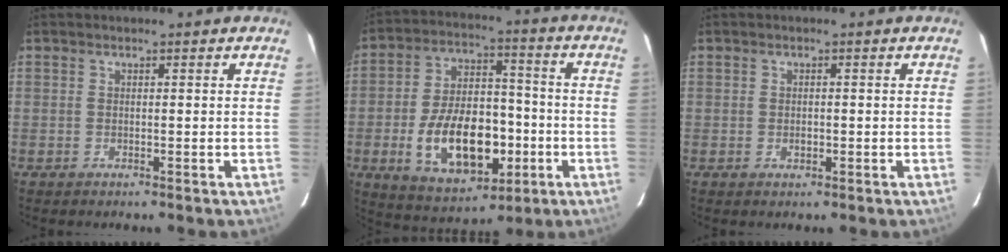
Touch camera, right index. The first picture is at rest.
{"total": 17.8, "force": [-4.9, 10.0, 13.8], "torque": [-0.267, 0.013, -0.060]}
{"total": 1.2, "force": [-0.1, 1.0, 0.6], "torque": [-0.010, 0.002, -0.002]}